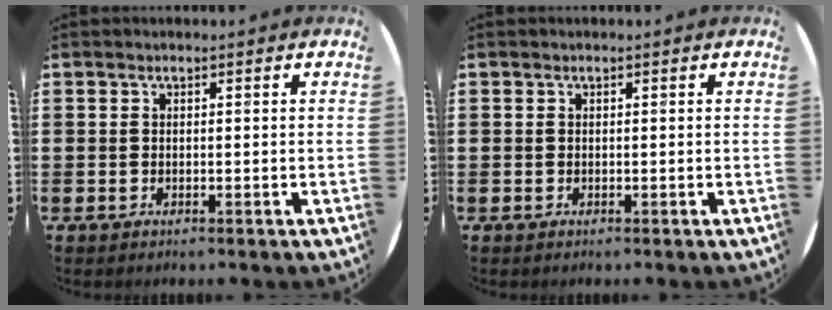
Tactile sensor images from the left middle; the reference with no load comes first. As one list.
[{"total": 0.0}]